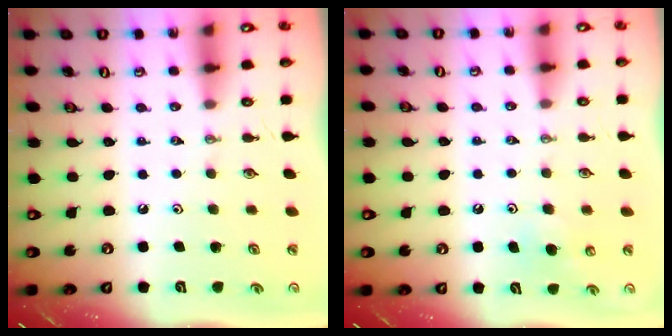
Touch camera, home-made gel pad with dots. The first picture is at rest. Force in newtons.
{"total": 5.8, "press": 5.7, "slide": 1.0}